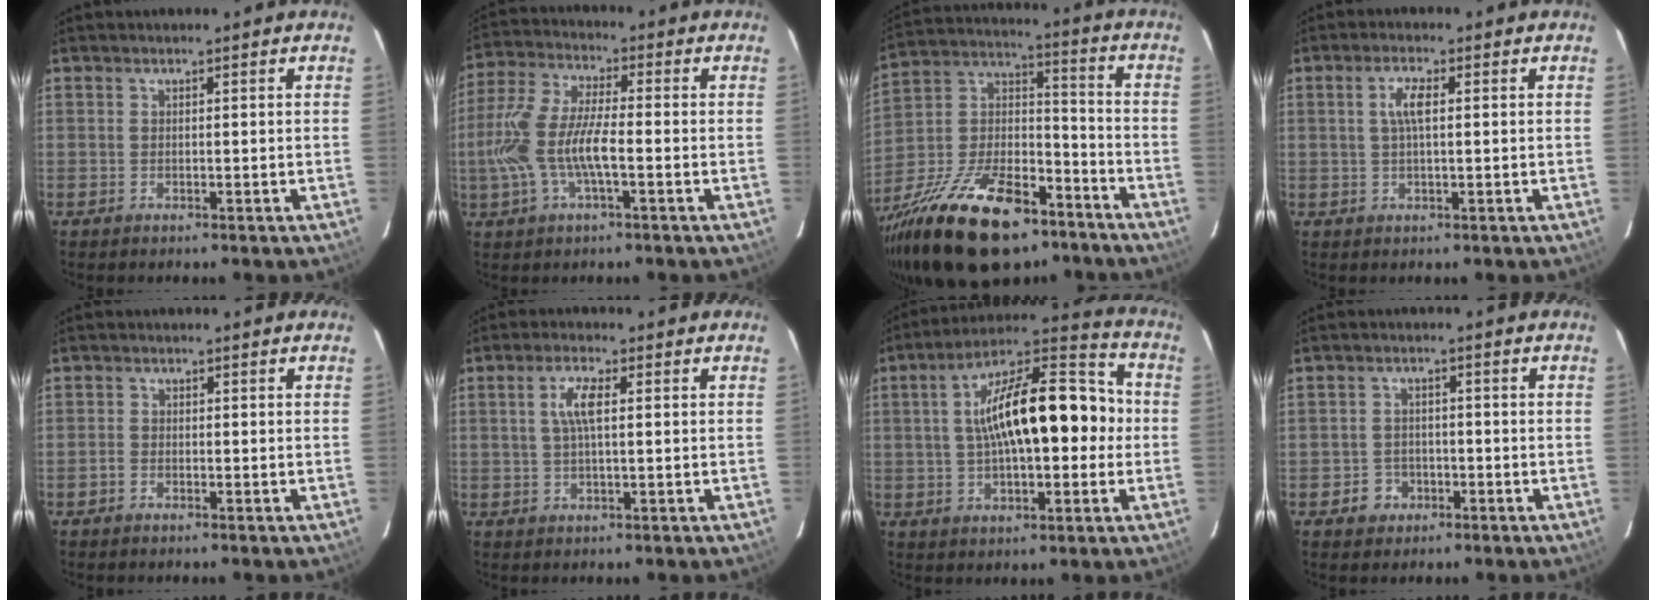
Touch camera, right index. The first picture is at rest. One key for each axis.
{"total": 12.2, "fx": -2.6, "fy": 3.7, "fz": 11.3, "tx": -0.246, "ty": 0.001, "tz": -0.051}
{"total": 27.7, "fx": -17.4, "fy": 12.9, "fz": 17.3, "tx": -0.345, "ty": -0.009, "tz": -0.282}
{"total": 3.5, "fx": 0.6, "fy": 1.0, "fz": 3.3, "tx": -0.066, "ty": 0.006, "tz": 0.012}
{"total": 1.1, "fx": -0.9, "fy": 0.7, "fz": 0.2, "tx": -0.005, "ty": 0.000, "tz": -0.019}
{"total": 3.8, "fx": 0.6, "fy": 1.0, "fz": 3.6, "tx": -0.072, "ty": 0.006, "tz": 0.012}
{"total": 18.9, "fx": 0.7, "fy": 7.7, "fz": 17.3, "tx": -0.284, "ty": 0.034, "tz": 0.005}
{"total": 4.0, "fx": -1.8, "fy": 3.6, "fz": 0.4, "tx": -0.016, "ty": 0.015, "tz": -0.027}